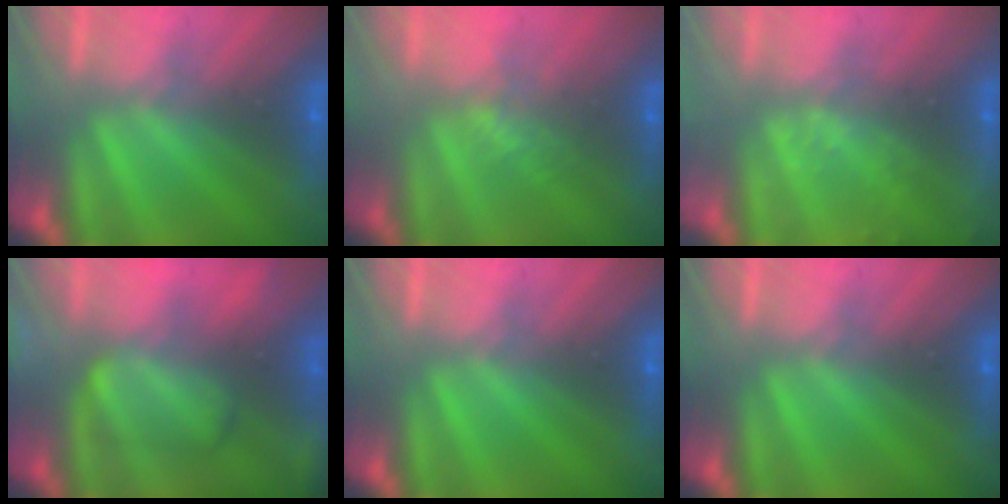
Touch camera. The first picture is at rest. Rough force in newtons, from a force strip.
{"total": 2.1}
{"total": 2.4}
{"total": 6.9}
{"total": 0.0}
{"total": 0.0}